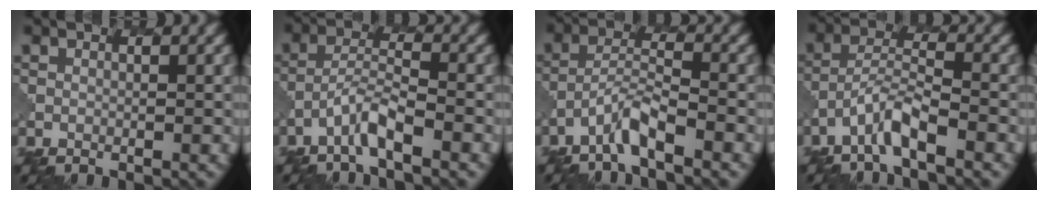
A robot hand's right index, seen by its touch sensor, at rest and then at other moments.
{"total": 2.8, "force": [-2.0, 0.3, 2.0], "torque": [-0.041, 0.010, -0.045]}
{"total": 2.9, "force": [-2.3, 0.3, 1.8], "torque": [-0.038, 0.009, -0.050]}
{"total": 3.2, "force": [-2.3, 0.4, 2.2], "torque": [-0.045, 0.010, -0.051]}